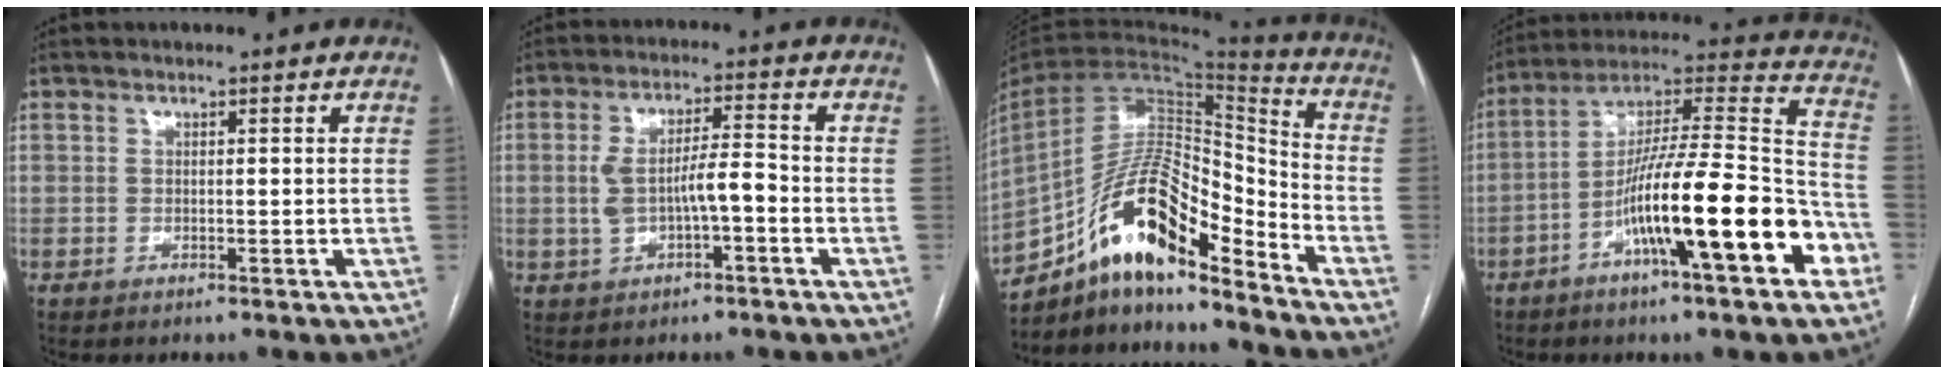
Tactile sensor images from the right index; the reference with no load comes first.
{"total": 6.9, "force": [-1.2, 1.9, 6.5], "torque": [-0.127, 0.020, -0.017]}
{"total": 16.9, "force": [-11.7, 4.2, 11.5], "torque": [-0.209, 0.034, -0.204]}
{"total": 21.9, "force": [-8.9, 2.4, 19.9], "torque": [-0.300, 0.006, -0.146]}